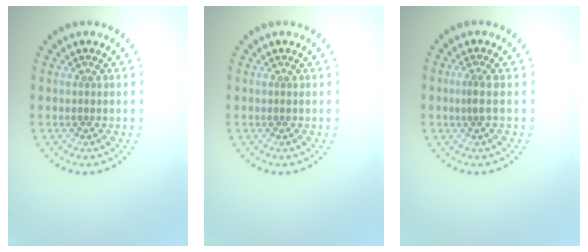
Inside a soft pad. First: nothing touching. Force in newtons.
{"total": 0.0}
{"total": 0.9, "press": 0.7, "slide": 0.7}